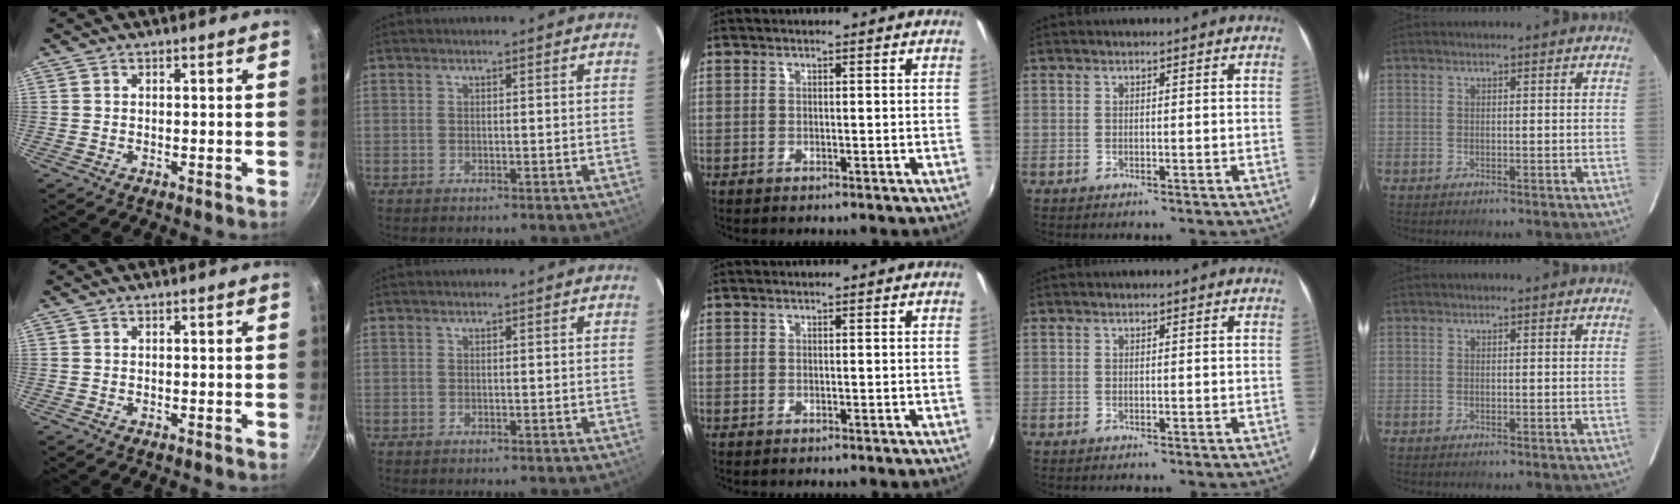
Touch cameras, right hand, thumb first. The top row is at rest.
{}